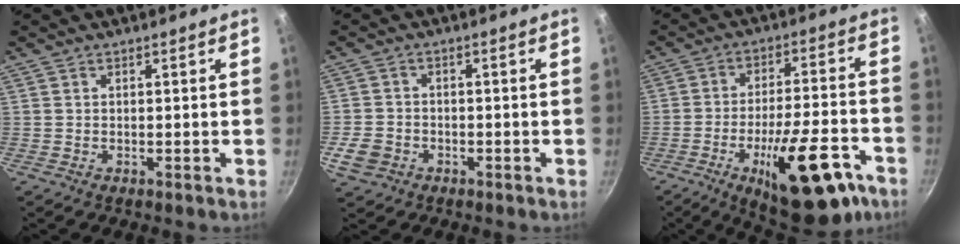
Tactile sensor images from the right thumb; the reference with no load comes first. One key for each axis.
{"total": 4.8, "fx": -2.1, "fy": 3.8, "fz": 2.0, "tx": -0.040, "ty": 0.018, "tz": -0.038}
{"total": 19.9, "fx": -9.8, "fy": 6.8, "fz": 16.0, "tx": -0.206, "ty": 0.040, "tz": -0.135}